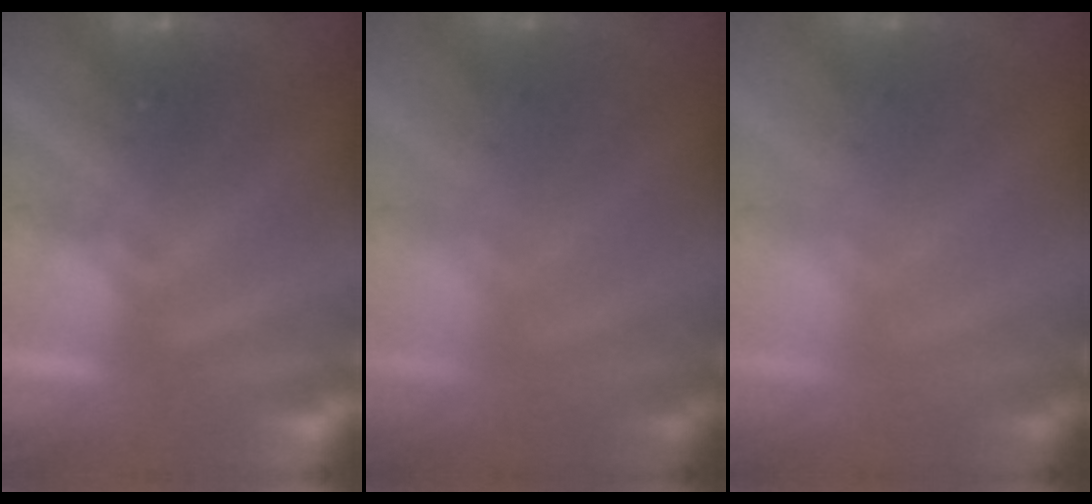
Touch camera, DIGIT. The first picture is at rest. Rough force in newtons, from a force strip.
{"total": 1.7}
{"total": 1.7}